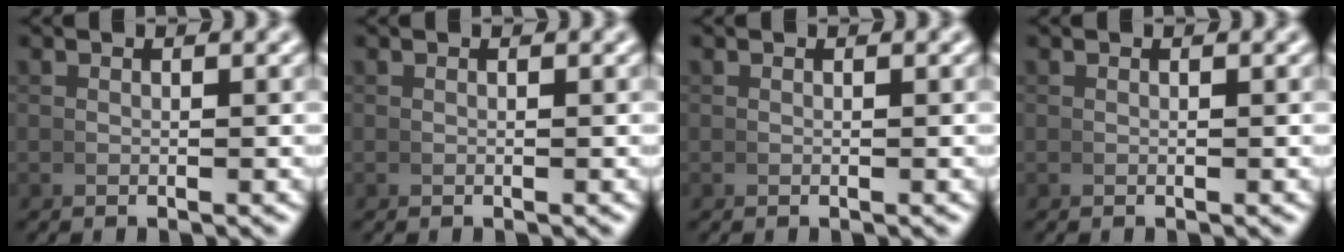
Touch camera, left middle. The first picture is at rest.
{"total": 0.0}
{"total": 0.0}
{"total": 0.0}